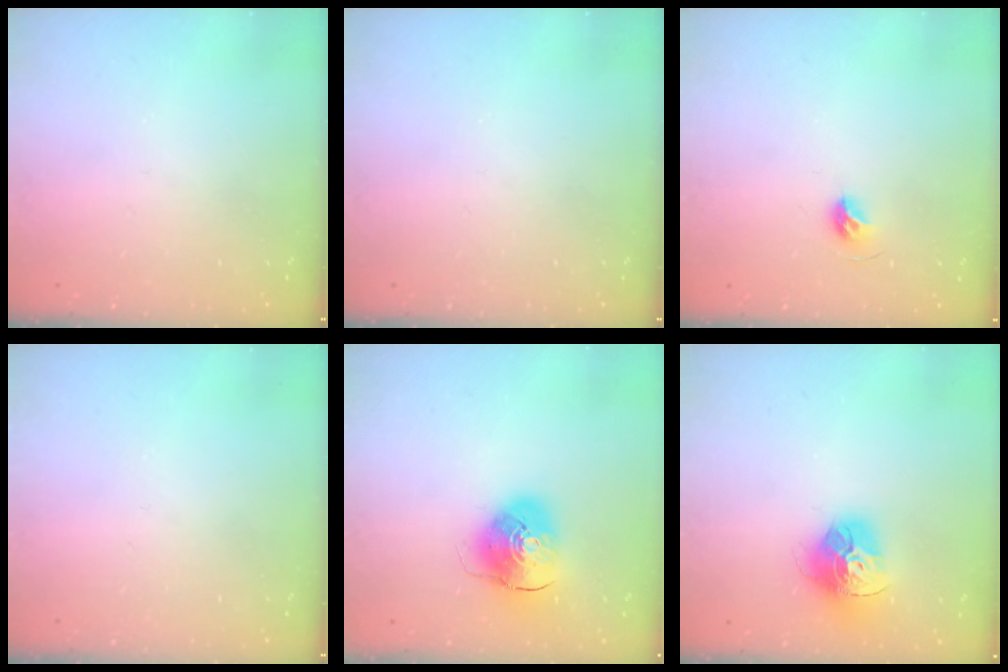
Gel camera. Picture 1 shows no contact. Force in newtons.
{"total": 0.0}
{"total": 5.4, "press": 5.2, "slide": 1.2}
{"total": 0.0}
{"total": 10.4, "press": 10.2, "slide": 1.7}
{"total": 15.5, "press": 15.4, "slide": 1.7}